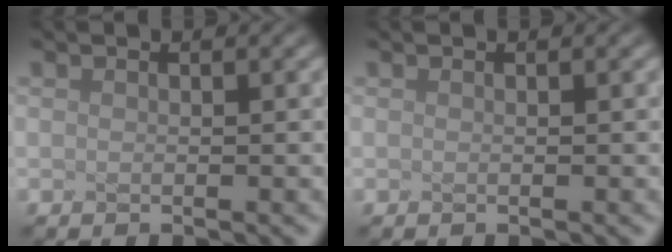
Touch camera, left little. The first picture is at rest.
{"total": 0.0}